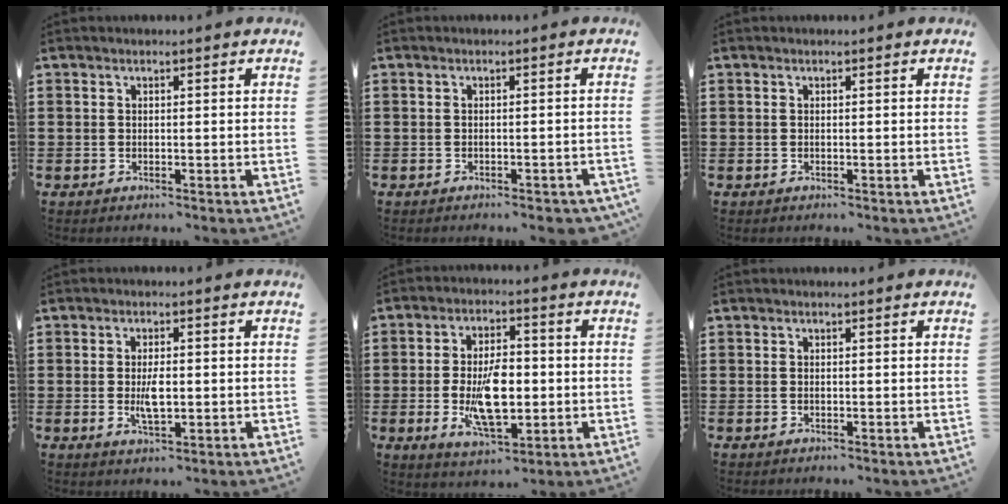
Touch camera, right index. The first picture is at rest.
{"total": 1.1, "force": [-0.9, 0.0, 0.6], "torque": [-0.014, -0.004, -0.017]}
{"total": 0.0}
{"total": 4.1, "force": [-0.3, 1.5, 3.8], "torque": [-0.077, -0.004, -0.007]}
{"total": 9.7, "force": [-1.4, 4.5, 8.5], "torque": [-0.156, -0.010, -0.028]}
{"total": 0.0}